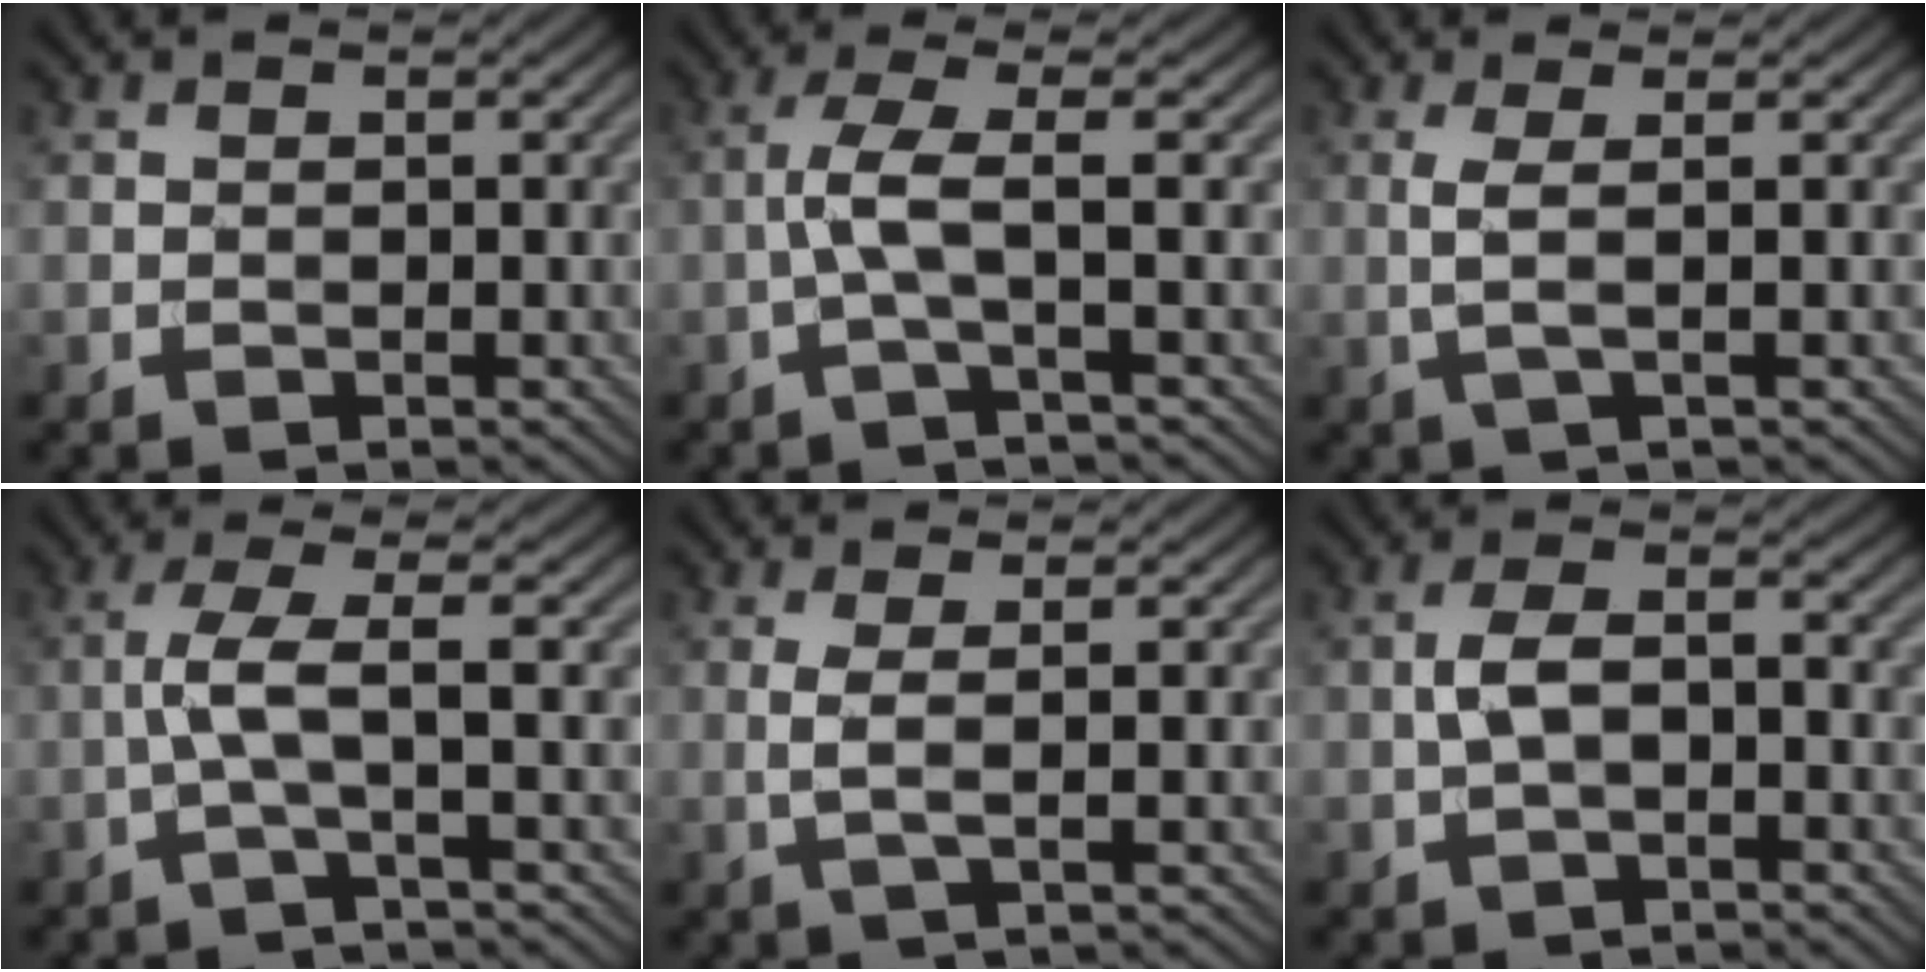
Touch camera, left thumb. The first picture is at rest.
{"total": 3.8, "force": [-0.5, 0.2, 3.8], "torque": [-0.075, 0.013, -0.025]}
{"total": 2.9, "force": [0.4, 0.5, 2.8], "torque": [-0.054, 0.005, 0.002]}
{"total": 4.0, "force": [-0.5, 0.2, 3.9], "torque": [-0.075, 0.013, -0.025]}
{"total": 2.6, "force": [0.5, 0.4, 2.5], "torque": [-0.051, 0.004, 0.003]}
{"total": 3.6, "force": [-0.8, 1.6, 3.1], "torque": [-0.068, 0.006, -0.020]}